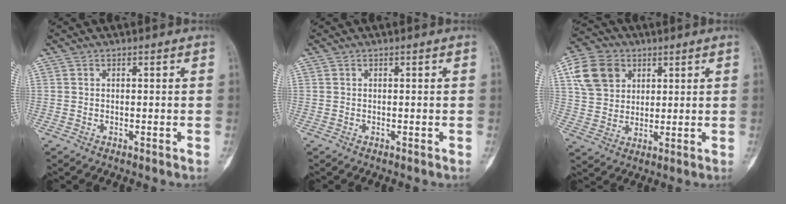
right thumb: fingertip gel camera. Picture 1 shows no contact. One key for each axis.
{"total": 0.0}
{"total": 11.2, "fx": 4.2, "fy": 8.9, "fz": 5.3, "tx": -0.083, "ty": -0.002, "tz": 0.078}